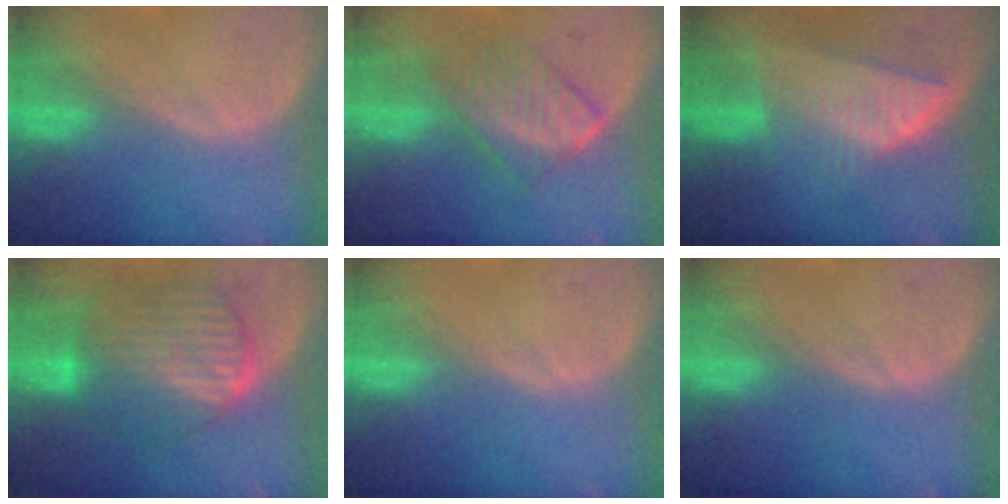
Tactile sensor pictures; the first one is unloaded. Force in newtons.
{"total": 6.5, "press": 6.3, "slide": 1.7}
{"total": 8.4, "press": 7.4, "slide": 4.0}
{"total": 10.2, "press": 10.2, "slide": 0.8}
{"total": 0.0}
{"total": 0.0}